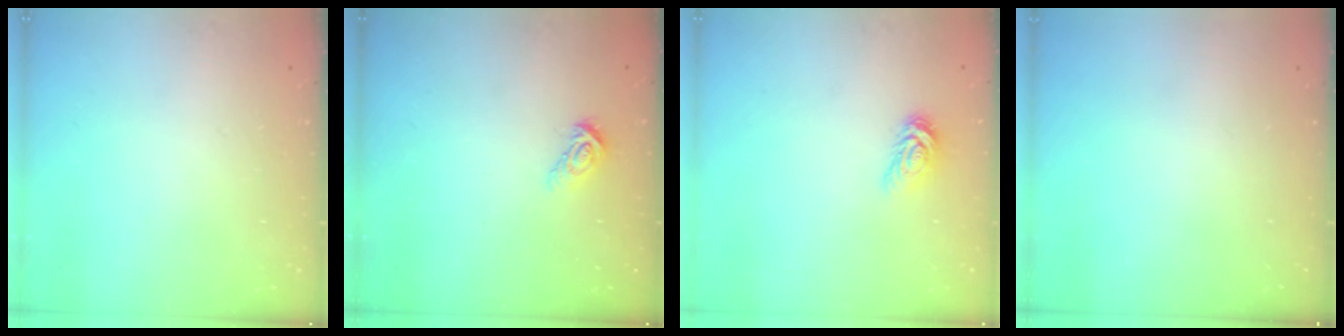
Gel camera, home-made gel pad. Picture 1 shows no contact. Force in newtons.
{"total": 5.3, "press": 5.3, "slide": 0.3}
{"total": 4.2, "press": 4.2, "slide": 0.5}
{"total": 0.0}